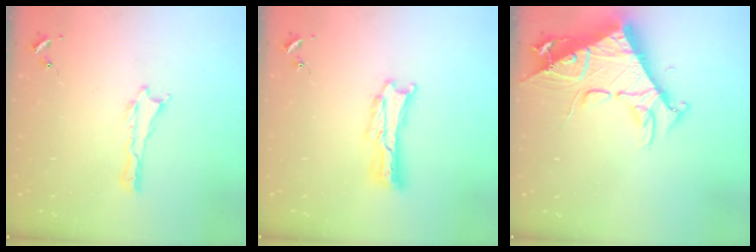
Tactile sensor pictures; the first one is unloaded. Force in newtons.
{"total": 1.7, "press": 1.7, "slide": 0.3}
{"total": 10.1, "press": 10.1, "slide": 0.9}